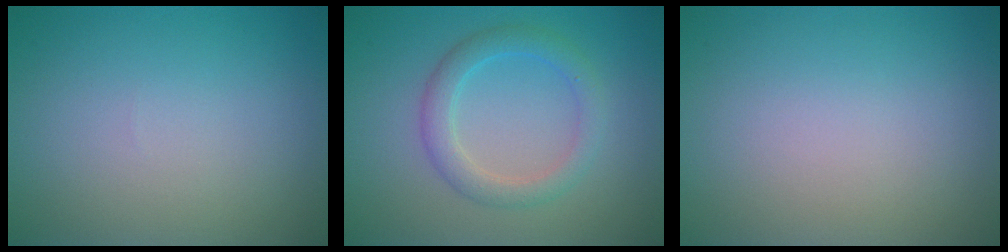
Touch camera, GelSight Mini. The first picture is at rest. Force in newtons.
{"total": 3.0, "press": 3.0, "slide": 0.1}
{"total": 0.0}